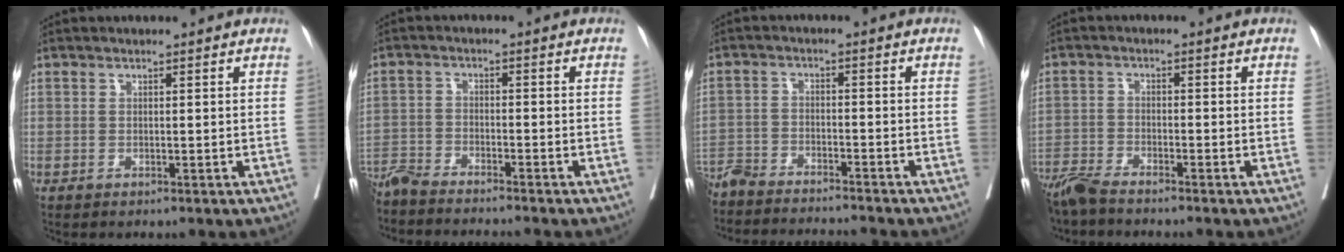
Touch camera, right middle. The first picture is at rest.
{"total": 8.8, "force": [-8.3, -0.2, 3.0], "torque": [-0.032, -0.019, -0.138]}
{"total": 14.6, "force": [-13.8, 1.1, 4.6], "torque": [-0.074, -0.010, -0.206]}
{"total": 5.1, "force": [-4.7, 0.2, 2.0], "torque": [-0.031, -0.016, -0.092]}